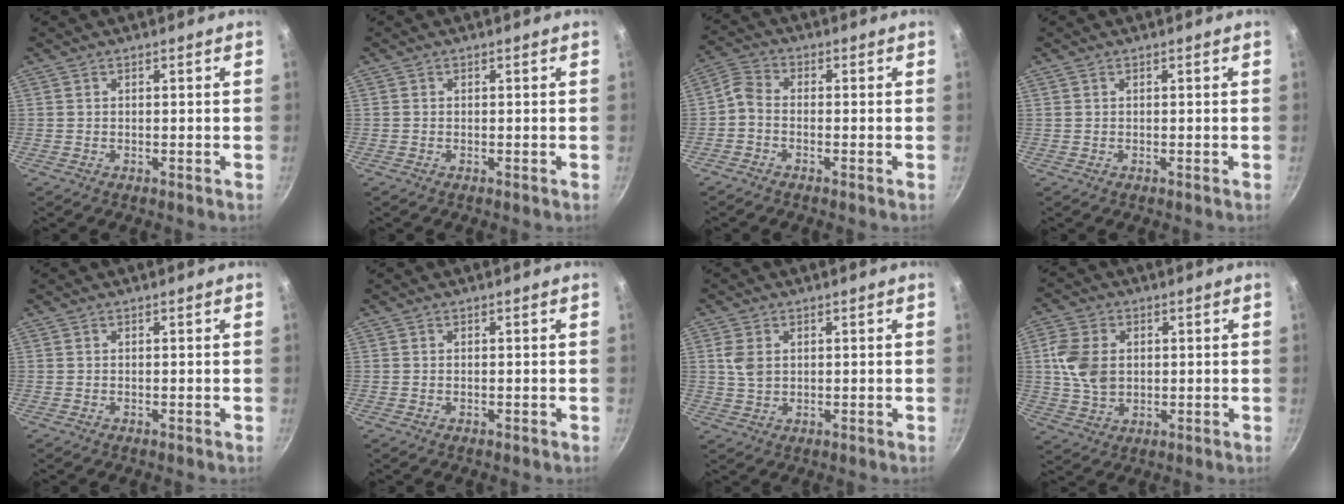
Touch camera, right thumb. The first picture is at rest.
{"total": 0.0}
{"total": 3.4, "force": [-1.6, 2.1, 2.2], "torque": [-0.057, 0.024, -0.047]}
{"total": 0.0}
{"total": 0.0}
{"total": 0.0}
{"total": 4.4, "force": [1.1, 3.1, 2.9], "torque": [-0.054, -0.002, 0.022]}
{"total": 9.6, "force": [1.2, 7.0, 6.4], "torque": [-0.112, -0.004, 0.022]}